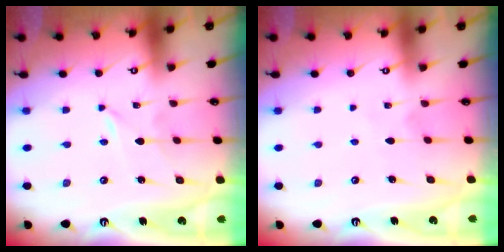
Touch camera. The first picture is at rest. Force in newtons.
{"total": 3.2, "press": 3.2, "slide": 0.4}